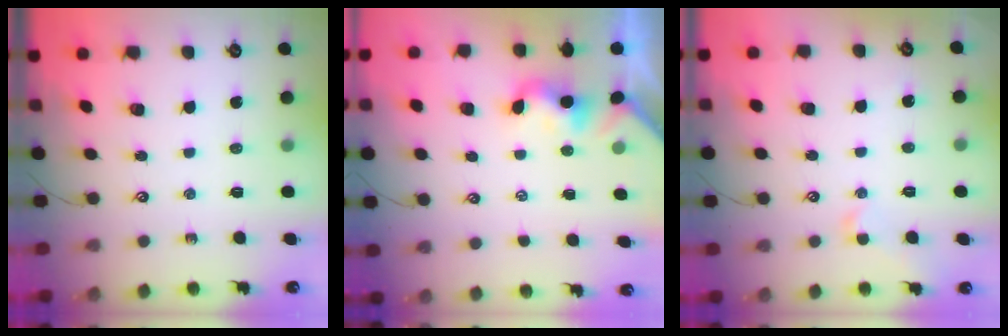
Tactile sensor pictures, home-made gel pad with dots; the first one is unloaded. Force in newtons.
{"total": 1.9, "press": 1.9, "slide": 0.5}
{"total": 0.5, "press": 0.5, "slide": 0.3}